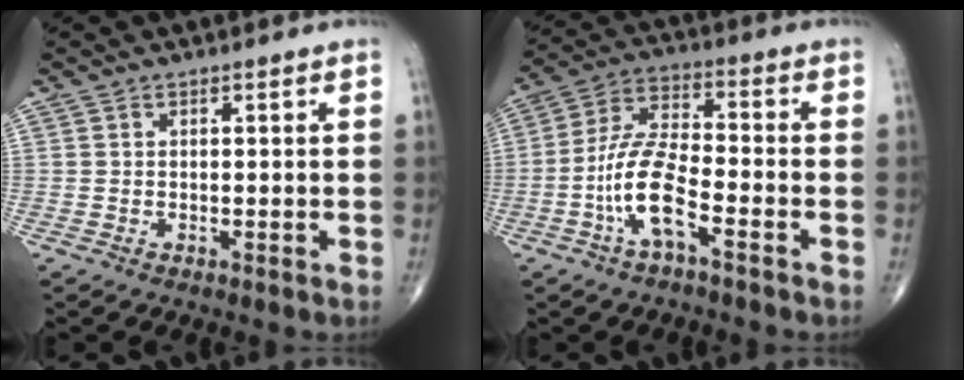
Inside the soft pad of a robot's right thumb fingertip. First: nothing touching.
{"total": 10.9, "force": [-4.4, 3.5, 9.3], "torque": [-0.197, 0.036, -0.090]}